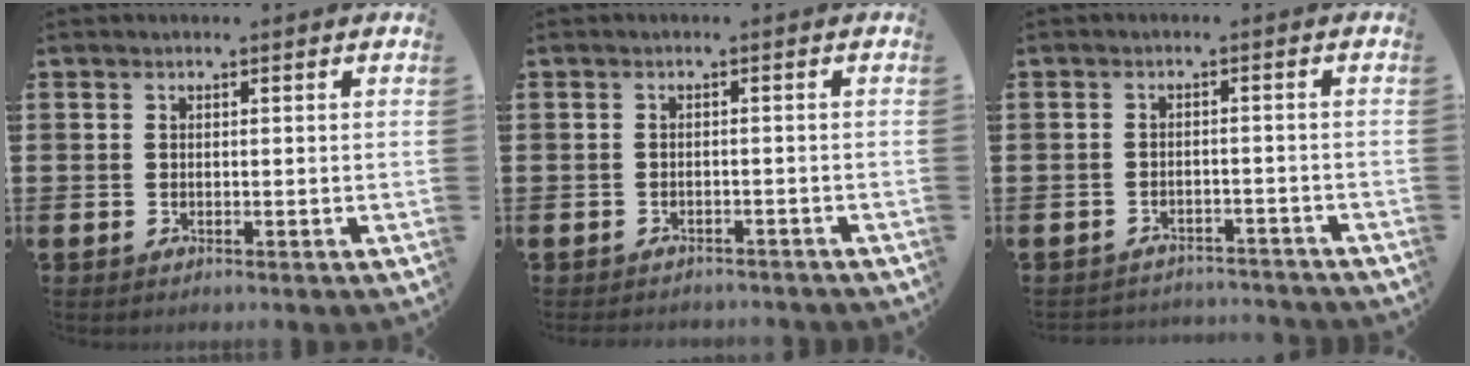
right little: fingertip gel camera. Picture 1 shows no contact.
{"total": 0.7, "force": [-0.7, 0.1, 0.0], "torque": [-0.004, 0.001, -0.015]}
{"total": 1.8, "force": [-1.7, 0.1, -0.1], "torque": [-0.005, 0.002, -0.039]}